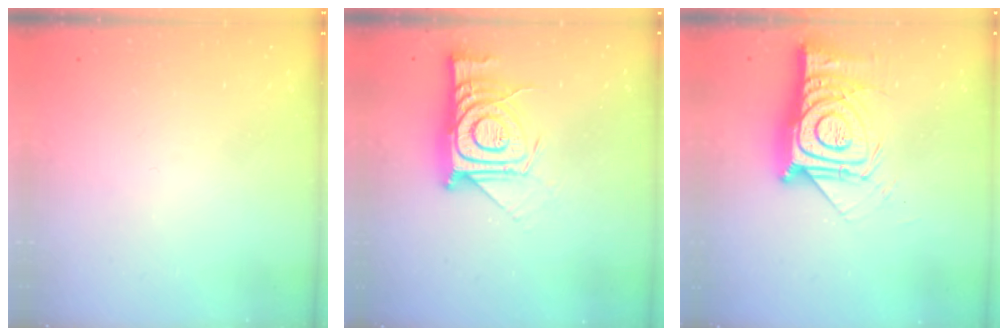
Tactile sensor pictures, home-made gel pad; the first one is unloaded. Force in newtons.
{"total": 15.2, "press": 15.1, "slide": 1.1}
{"total": 18.4, "press": 18.4, "slide": 1.5}